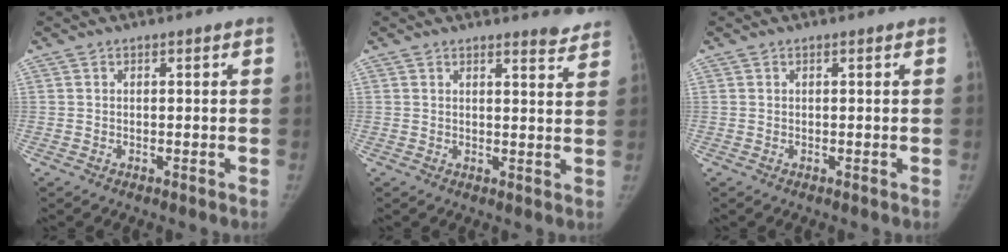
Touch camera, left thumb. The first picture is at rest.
{"total": 4.6, "force": [4.4, 0.7, 1.2], "torque": [-0.003, -0.034, 0.040]}
{"total": 0.0}